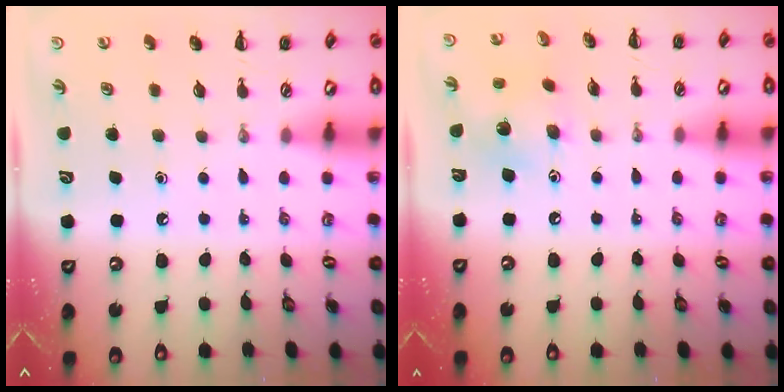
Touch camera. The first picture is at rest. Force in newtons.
{"total": 6.6, "press": 6.4, "slide": 1.4}